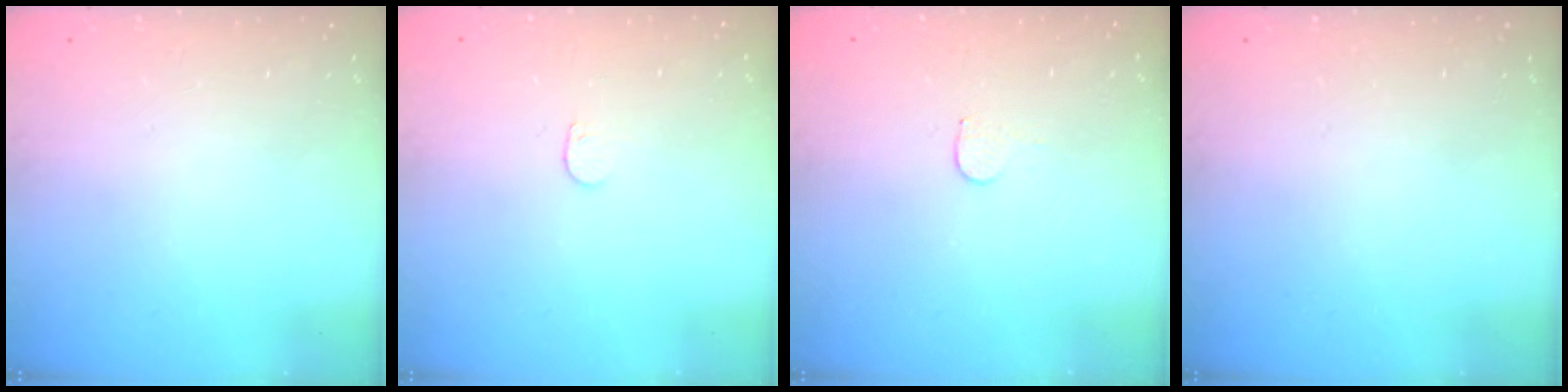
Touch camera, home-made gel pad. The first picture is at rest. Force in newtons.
{"total": 3.3, "press": 3.3, "slide": 0.3}
{"total": 3.7, "press": 3.7, "slide": 0.3}
{"total": 0.0}